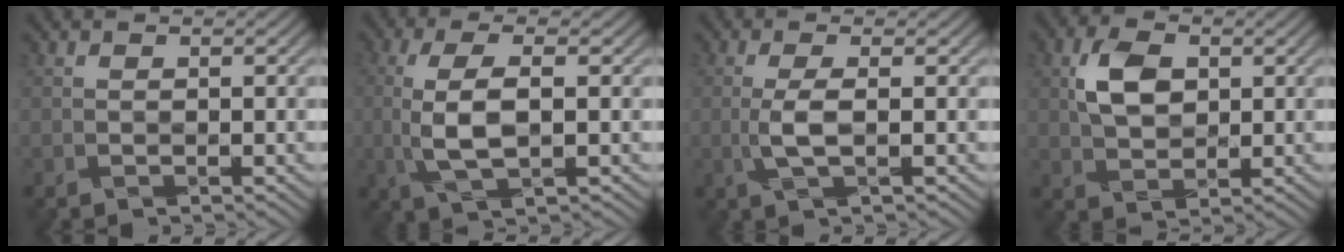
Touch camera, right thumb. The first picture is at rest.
{"total": 5.1, "force": [-0.3, 1.7, 4.9], "torque": [-0.112, 0.002, -0.007]}
{"total": 2.5, "force": [-0.4, 0.5, 2.4], "torque": [-0.052, 0.000, -0.011]}
{"total": 5.0, "force": [1.5, 3.3, 3.4], "torque": [-0.076, 0.002, 0.028]}